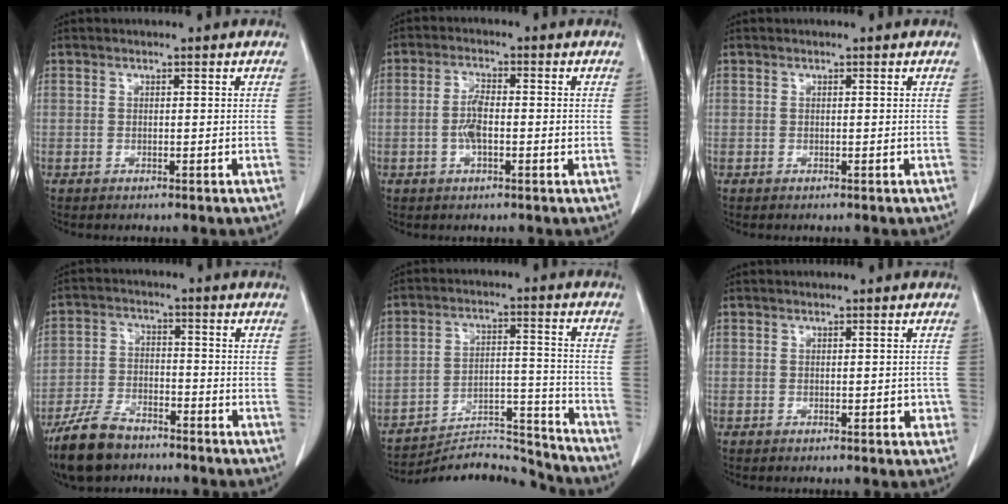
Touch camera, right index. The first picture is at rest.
{"total": 4.2, "force": [-0.5, 1.4, 3.9], "torque": [-0.085, 0.006, -0.011]}
{"total": 0.0}
{"total": 9.3, "force": [-7.2, 4.0, 4.3], "torque": [-0.093, -0.014, -0.135]}
{"total": 12.9, "force": [-12.8, 0.8, -0.5], "torque": [0.012, 0.047, -0.205]}
{"total": 1.5, "force": [-0.4, 0.8, 1.2], "torque": [-0.007, 0.005, 0.000]}